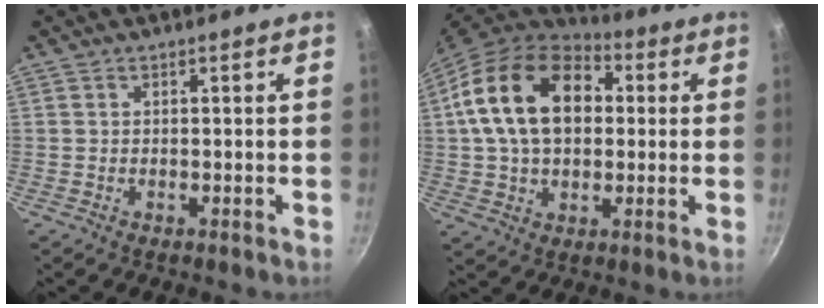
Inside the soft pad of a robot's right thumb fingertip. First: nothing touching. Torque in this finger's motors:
{"motor_torque": [0.69, 4.32, 0.94, -0.70, 0.35]}